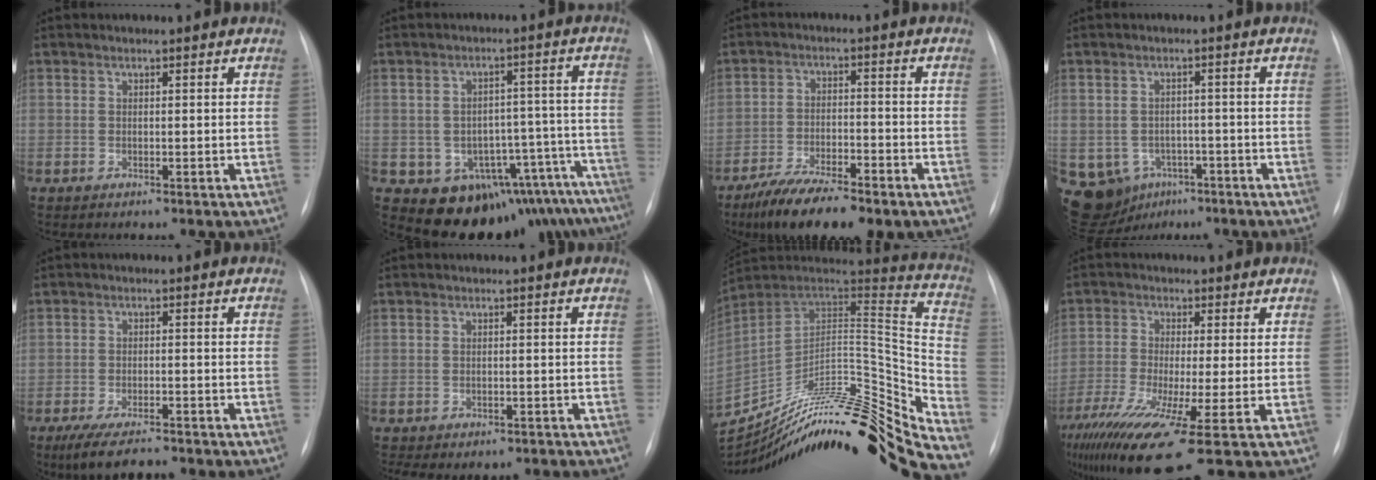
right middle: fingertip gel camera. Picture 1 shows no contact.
{"total": 14.9, "force": [-12.2, 7.2, 4.7], "torque": [-0.030, 0.061, -0.139]}
{"total": 11.9, "force": [-8.5, 3.2, 7.7], "torque": [-0.130, -0.017, -0.141]}
{"total": 12.8, "force": [-5.6, 10.9, 3.9], "torque": [-0.105, 0.016, -0.063]}
{"total": 7.3, "force": [-6.0, 1.6, 4.0], "torque": [-0.069, -0.016, -0.097]}
{"total": 7.3, "force": [-5.6, 3.9, 2.6], "torque": [-0.041, 0.012, -0.065]}
{"total": 33.8, "force": [-28.0, 1.6, 18.8], "torque": [-0.206, -0.019, -0.420]}
{"total": 14.1, "force": [-8.3, 0.7, 11.4], "torque": [-0.222, -0.045, -0.146]}